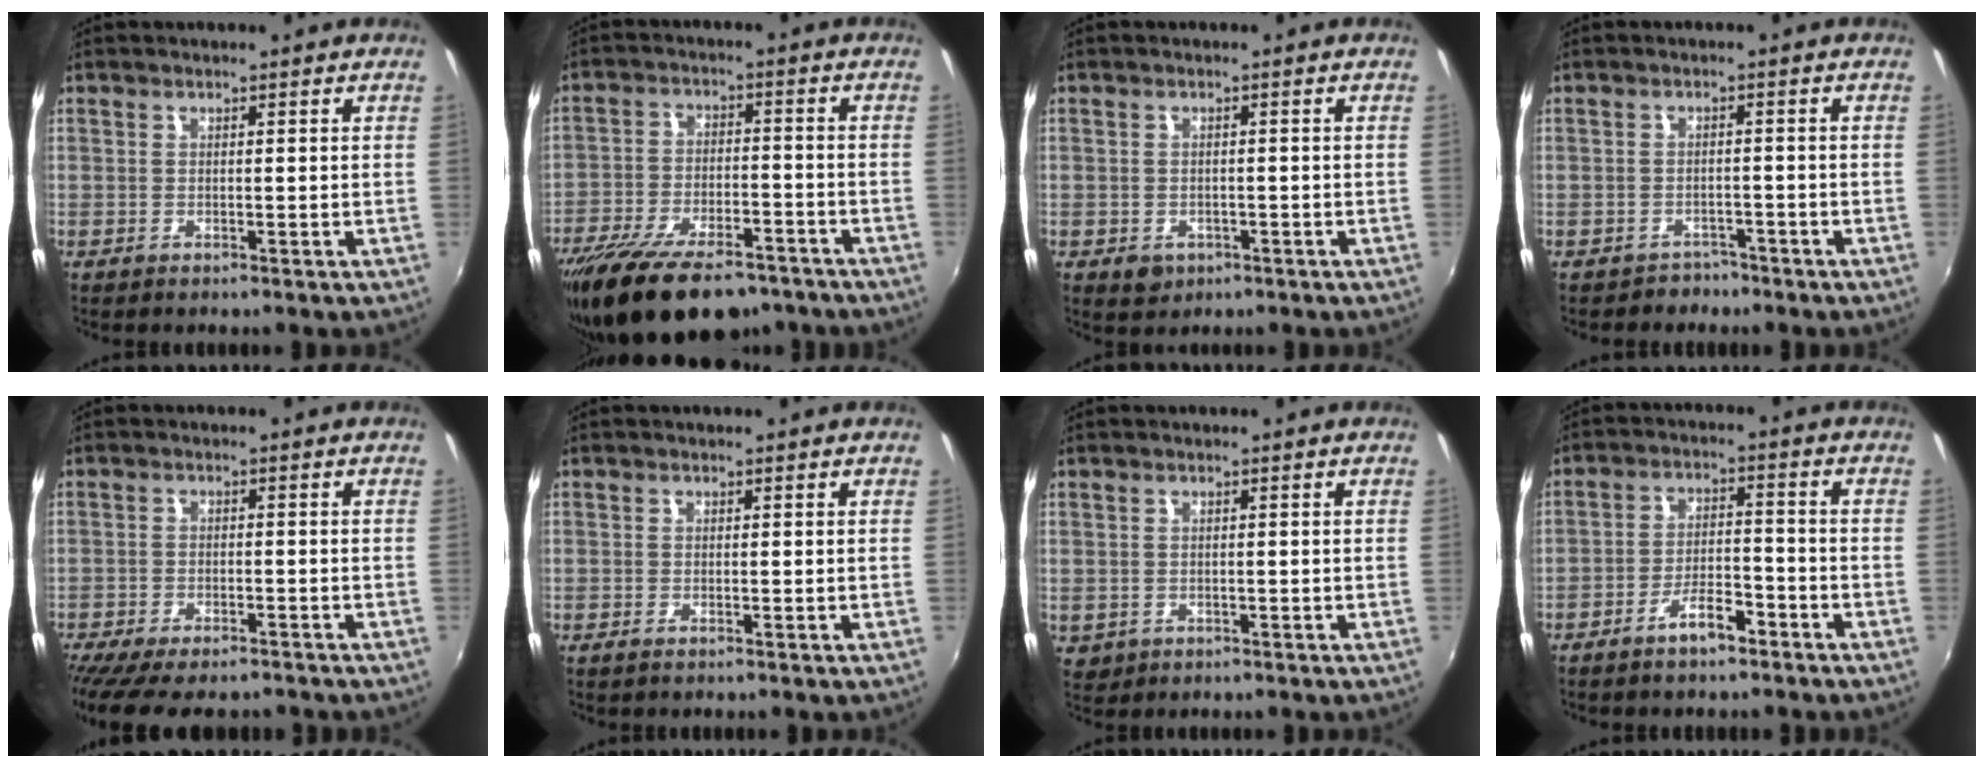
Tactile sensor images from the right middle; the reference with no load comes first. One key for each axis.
{"total": 18.3, "fx": -13.8, "fy": 6.7, "fz": 9.9, "tx": -0.201, "ty": -0.034, "tz": -0.217}
{"total": 3.1, "fx": -1.3, "fy": 2.5, "fz": 1.3, "tx": -0.027, "ty": -0.004, "tz": -0.013}
{"total": 3.1, "fx": -2.4, "fy": 2.0, "fz": -0.1, "tx": -0.005, "ty": 0.003, "tz": -0.036}
{"total": 11.9, "fx": -10.0, "fy": 3.1, "fz": 5.6, "tx": -0.127, "ty": -0.037, "tz": -0.159}
{"total": 0.6, "fx": -0.5, "fy": 0.0, "fz": 0.4, "tx": -0.008, "ty": -0.002, "tz": -0.010}
{"total": 2.4, "fx": -0.3, "fy": 2.2, "fz": 1.0, "tx": -0.022, "ty": -0.002, "tz": 0.002}
{"total": 5.7, "fx": -4.2, "fy": 1.9, "fz": 3.4, "tx": -0.074, "ty": 0.007, "tz": -0.068}